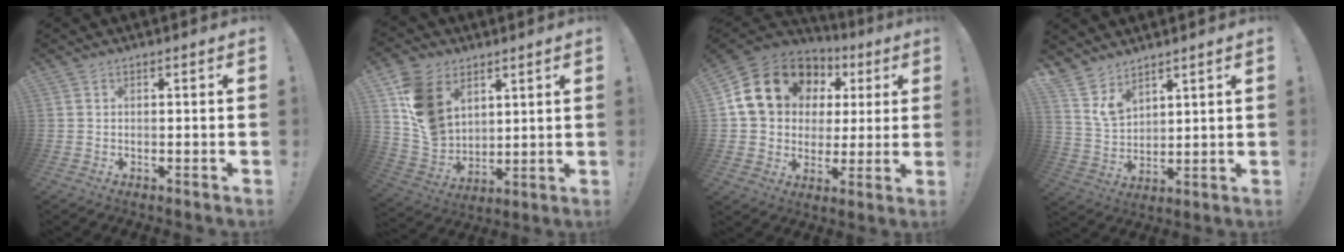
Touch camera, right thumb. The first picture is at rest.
{"total": 14.8, "force": [6.4, 11.1, 7.4], "torque": [-0.121, -0.030, 0.134]}
{"total": 19.3, "force": [7.8, 14.9, 9.6], "torque": [-0.148, -0.024, 0.167]}
{"total": 8.1, "force": [6.5, 3.9, 2.8], "torque": [-0.048, -0.047, 0.125]}